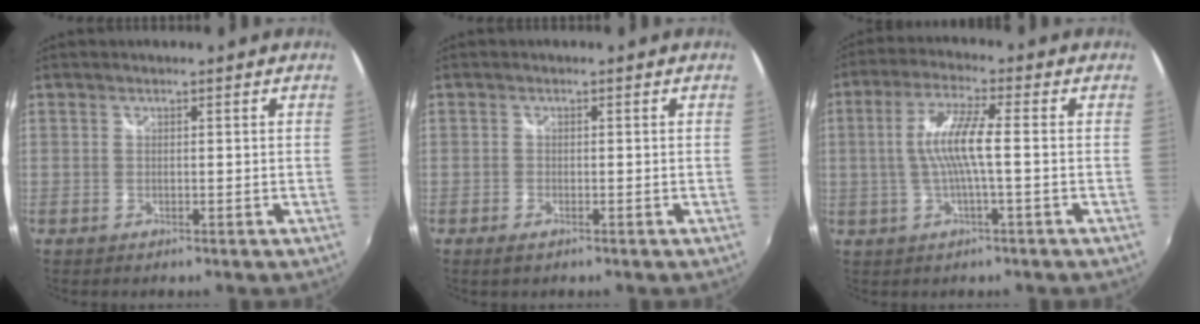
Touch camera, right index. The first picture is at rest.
{"total": 1.3, "force": [-0.9, 0.6, 0.8], "torque": [-0.016, -0.004, -0.015]}
{"total": 8.1, "force": [-0.4, 0.4, 8.0], "torque": [-0.162, 0.002, -0.005]}